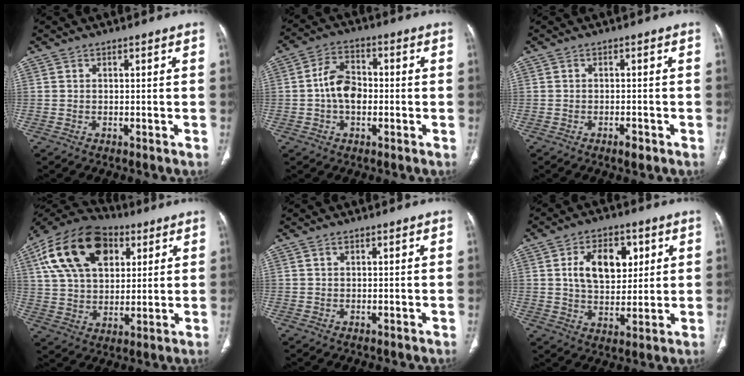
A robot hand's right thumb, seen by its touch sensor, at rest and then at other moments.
{"total": 7.5, "force": [-0.7, 5.1, 5.4], "torque": [-0.082, 0.015, -0.022]}
{"total": 1.9, "force": [-1.2, 0.7, 1.3], "torque": [-0.023, 0.002, -0.019]}
{"total": 21.4, "force": [8.4, 13.5, 14.4], "torque": [-0.249, 0.006, 0.142]}
{"total": 0.7, "force": [0.5, 0.4, 0.4], "torque": [-0.008, 0.001, 0.009]}
{"total": 11.9, "force": [3.5, 7.5, 8.5], "torque": [-0.103, -0.009, 0.062]}